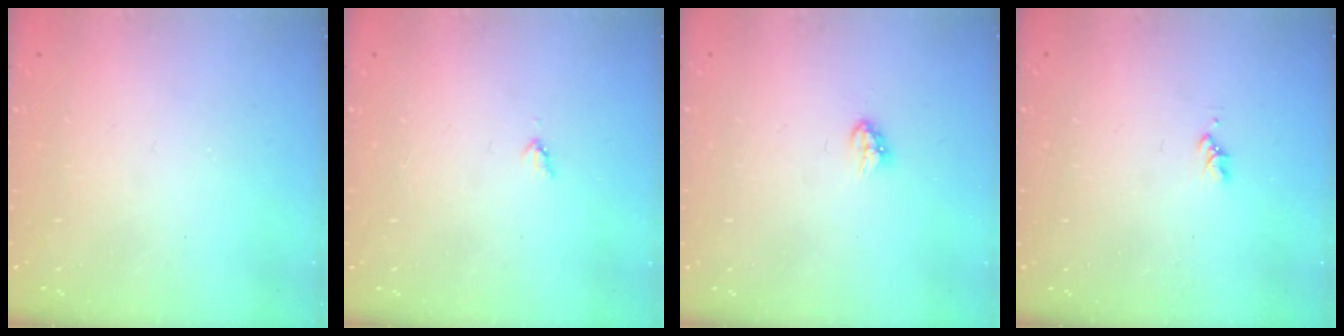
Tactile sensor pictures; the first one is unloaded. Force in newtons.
{"total": 3.0, "press": 3.0, "slide": 0.3}
{"total": 3.5, "press": 3.5, "slide": 0.2}
{"total": 1.6, "press": 1.6, "slide": 0.3}